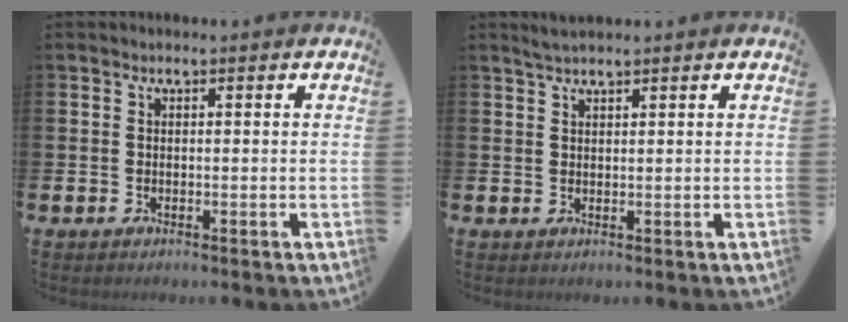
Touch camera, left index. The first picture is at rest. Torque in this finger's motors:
{"motor_torque": [-0.15, -0.10, 0.04, 0.06]}